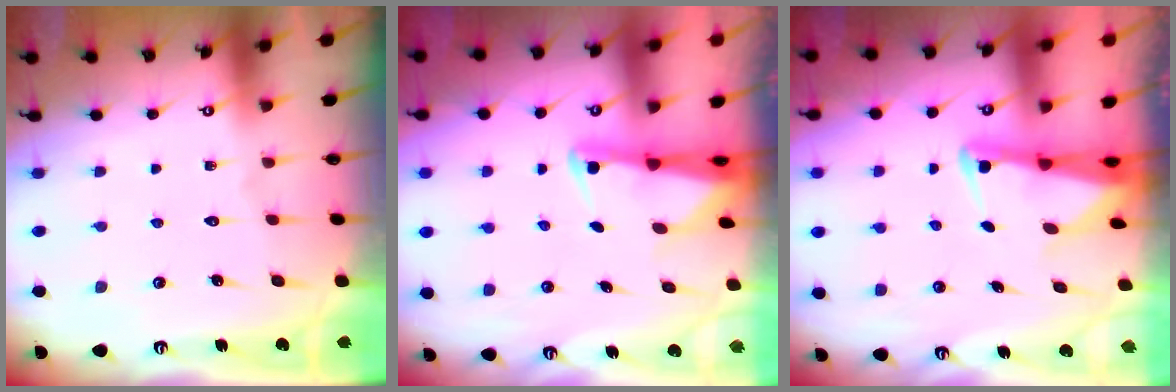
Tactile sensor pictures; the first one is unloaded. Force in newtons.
{"total": 2.4, "press": 2.4, "slide": 0.5}
{"total": 3.6, "press": 3.5, "slide": 0.9}